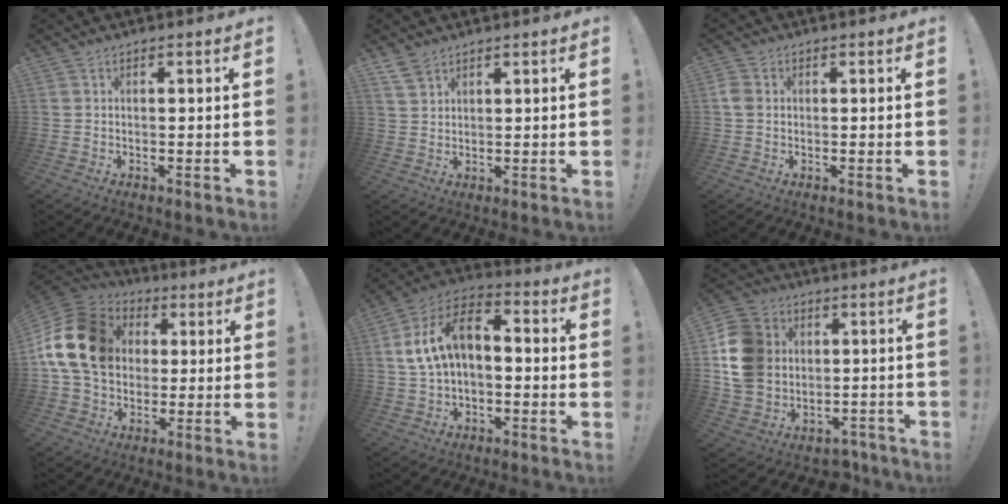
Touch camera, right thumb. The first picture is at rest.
{"total": 3.7, "force": [3.0, 1.6, 1.5], "torque": [-0.020, -0.020, 0.055]}
{"total": 2.9, "force": [0.1, 2.2, 1.9], "torque": [-0.042, 0.006, 0.003]}
{"total": 19.0, "force": [2.8, 14.7, 11.7], "torque": [-0.203, 0.013, 0.060]}
{"total": 13.9, "force": [1.6, 9.2, 10.4], "torque": [-0.195, 0.017, 0.033]}
{"total": 16.4, "force": [-1.3, 14.1, 8.2], "torque": [-0.151, 0.028, -0.002]}